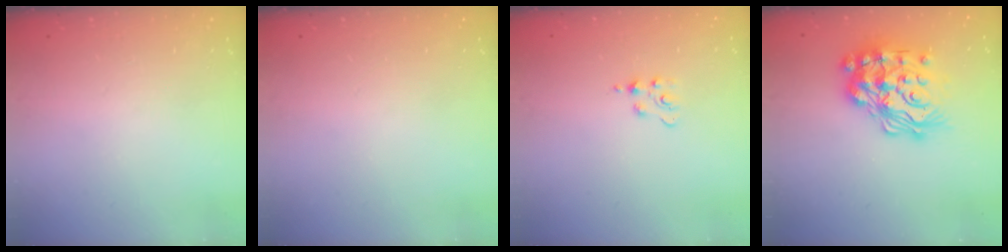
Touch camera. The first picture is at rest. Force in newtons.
{"total": 0.0}
{"total": 2.8, "press": 2.8, "slide": 0.4}
{"total": 26.4, "press": 26.3, "slide": 2.0}